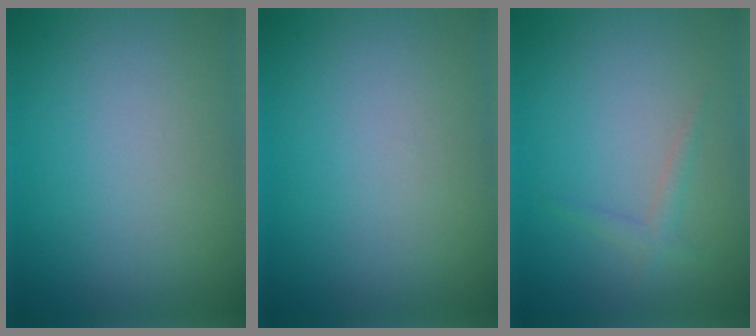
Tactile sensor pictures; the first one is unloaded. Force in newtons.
{"total": 0.0}
{"total": 1.2, "press": 1.2, "slide": 0.0}